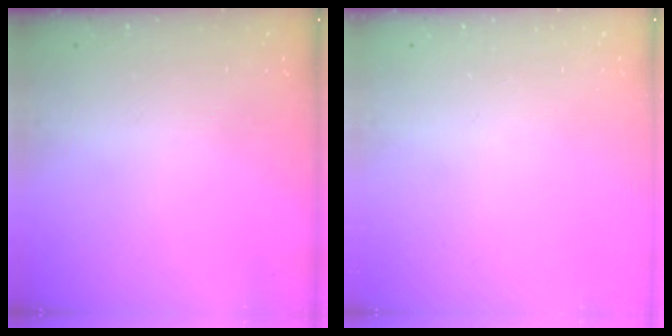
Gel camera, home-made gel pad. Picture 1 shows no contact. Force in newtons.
{"total": 0.0}